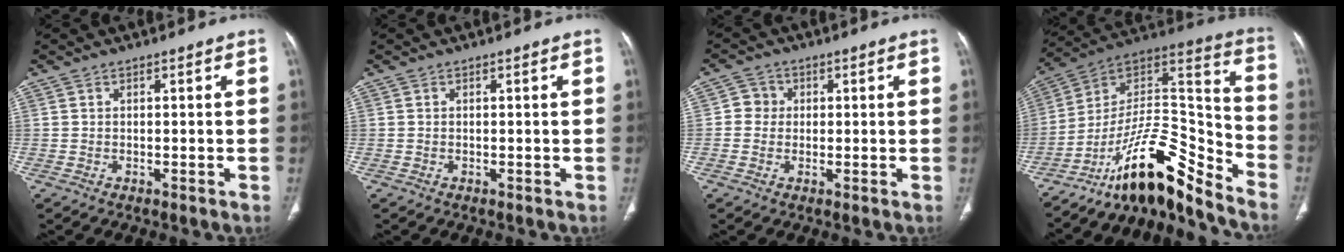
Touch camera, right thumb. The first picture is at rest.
{"total": 0.0}
{"total": 3.3, "force": [0.3, 3.2, 0.8], "torque": [0.010, 0.007, -0.001]}
{"total": 18.0, "force": [-14.6, 3.9, 9.8], "torque": [-0.129, 0.133, -0.253]}